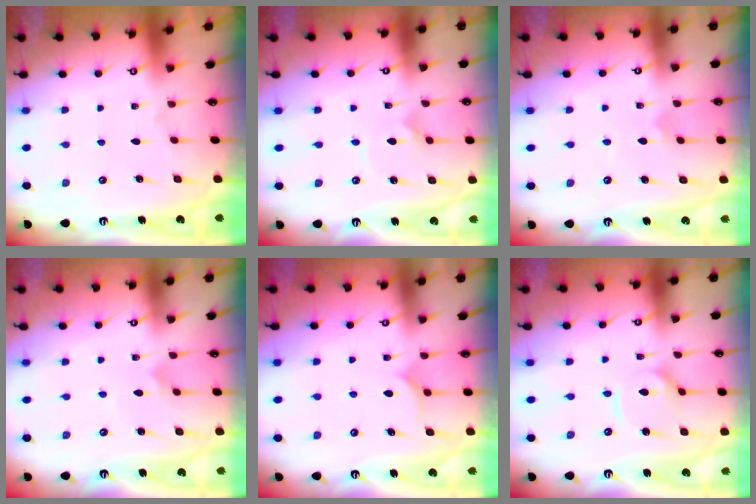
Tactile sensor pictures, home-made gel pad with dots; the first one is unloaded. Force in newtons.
{"total": 2.3, "press": 2.3, "slide": 0.2}
{"total": 3.5, "press": 3.4, "slide": 0.4}
{"total": 3.2, "press": 3.2, "slide": 0.2}
{"total": 6.6, "press": 6.6, "slide": 0.3}
{"total": 5.9, "press": 5.9, "slide": 0.7}